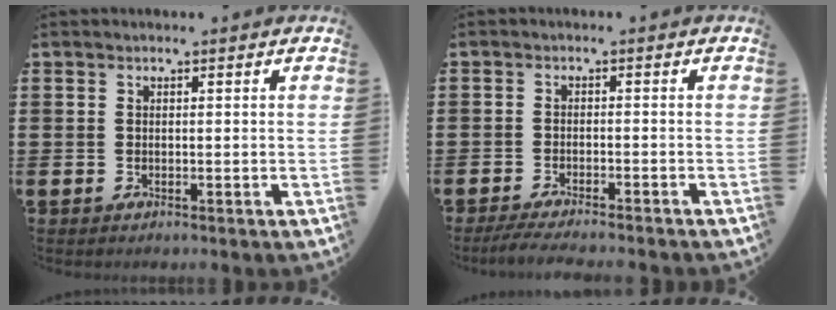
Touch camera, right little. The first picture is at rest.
{"total": 2.3, "force": [-2.1, -0.1, 1.0], "torque": [-0.014, 0.001, -0.039]}